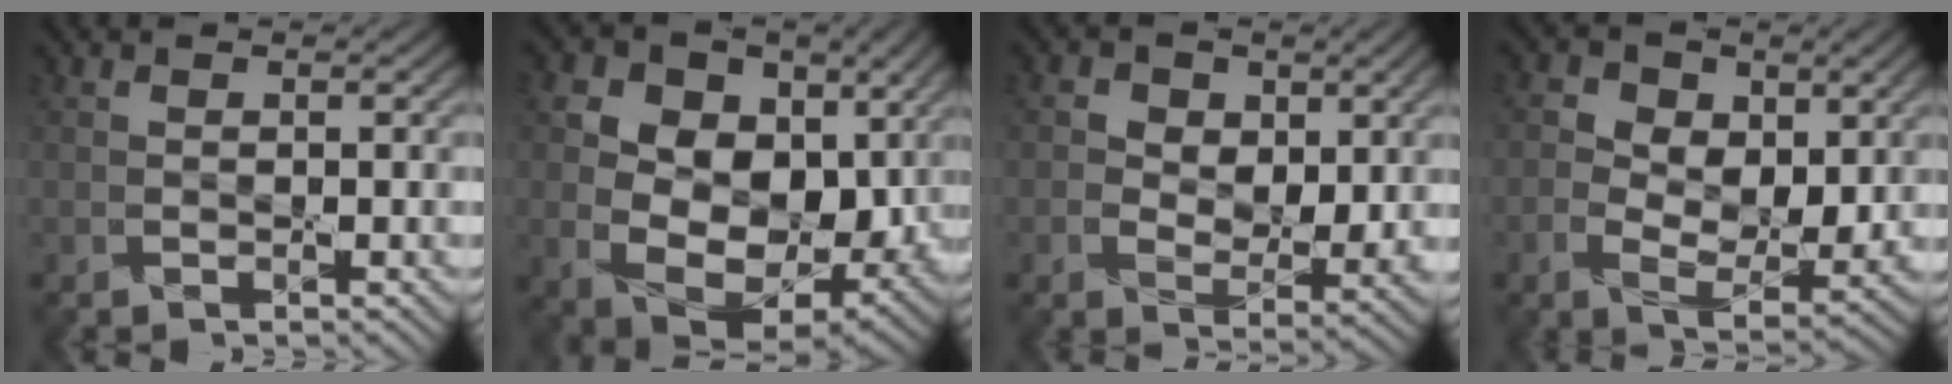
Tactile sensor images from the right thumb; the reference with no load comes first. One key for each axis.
{"total": 13.9, "fx": 1.9, "fy": 10.3, "fz": 9.1, "tx": -0.204, "ty": -0.020, "tz": 0.052}
{"total": 5.1, "fx": 1.0, "fy": 3.7, "fz": 3.3, "tx": -0.059, "ty": -0.007, "tz": 0.018}
{"total": 7.1, "fx": 0.9, "fy": 4.9, "fz": 5.1, "tx": -0.101, "ty": -0.008, "tz": 0.016}